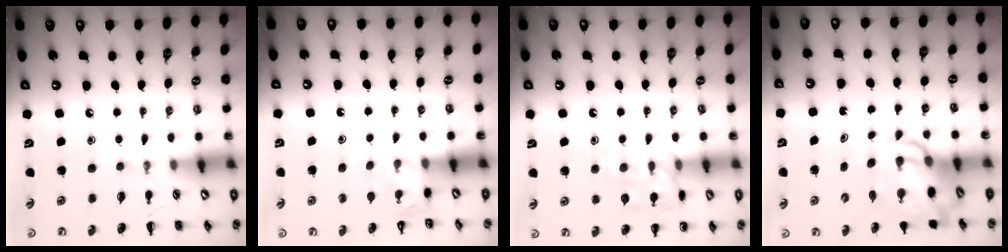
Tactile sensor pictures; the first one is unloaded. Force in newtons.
{"total": 4.1, "press": 3.9, "slide": 1.3}
{"total": 12.0, "press": 11.9, "slide": 0.5}
{"total": 10.5, "press": 10.1, "slide": 2.8}